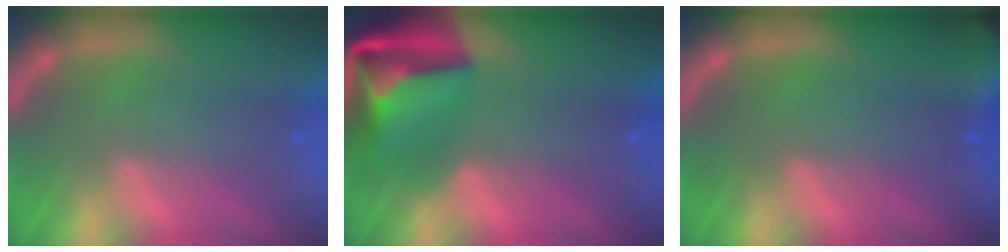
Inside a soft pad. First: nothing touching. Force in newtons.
{"total": 10.1}
{"total": 7.5}